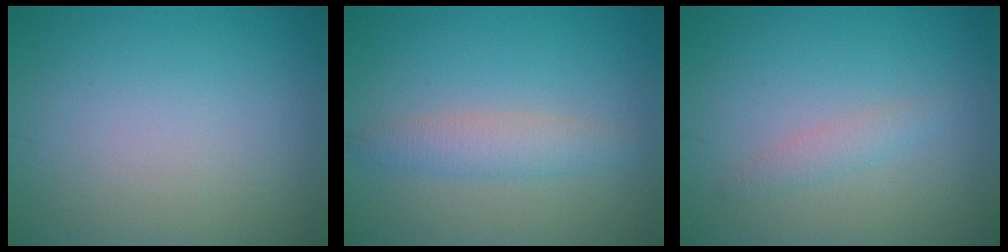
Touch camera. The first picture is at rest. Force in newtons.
{"total": 2.5, "press": 2.5, "slide": 0.0}
{"total": 1.3, "press": 1.3, "slide": 0.0}